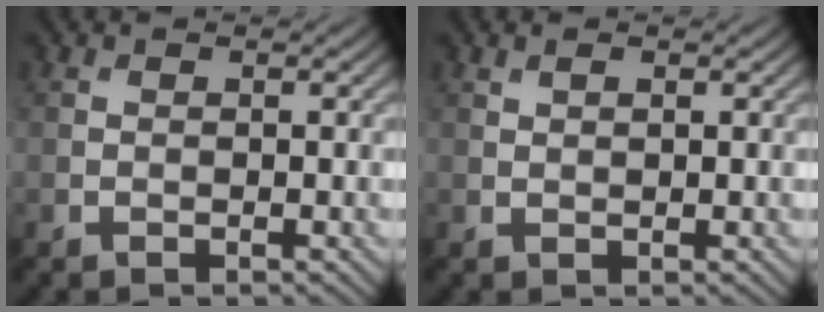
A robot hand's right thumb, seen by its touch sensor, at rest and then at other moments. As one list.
[{"total": 0.9, "force": [0.6, 0.3, 0.6], "torque": [-0.018, 0.000, 0.012]}]